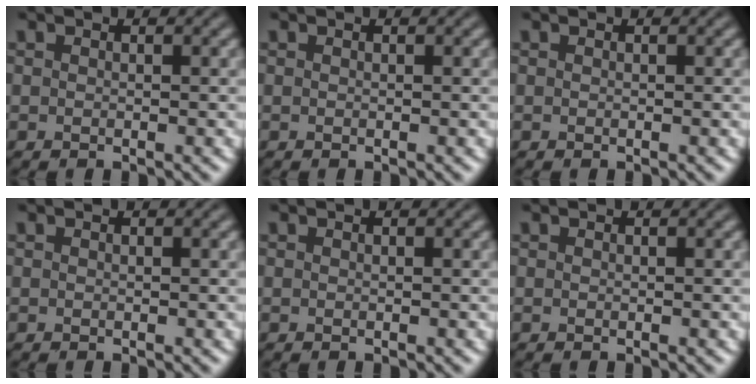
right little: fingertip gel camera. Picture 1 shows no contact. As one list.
[{"total": 0.0}, {"total": 0.0}, {"total": 0.0}, {"total": 0.0}, {"total": 0.0}]